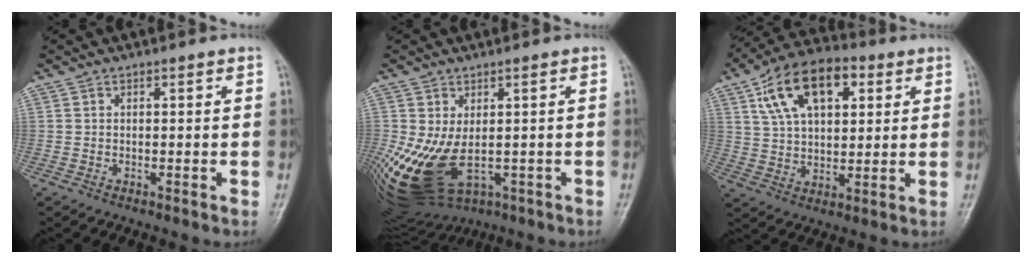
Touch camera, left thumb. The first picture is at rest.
{"total": 14.9, "force": [-2.3, 8.9, 11.7], "torque": [-0.233, -0.004, -0.008]}
{"total": 16.2, "force": [6.2, 9.1, 11.8], "torque": [-0.177, 0.003, 0.107]}